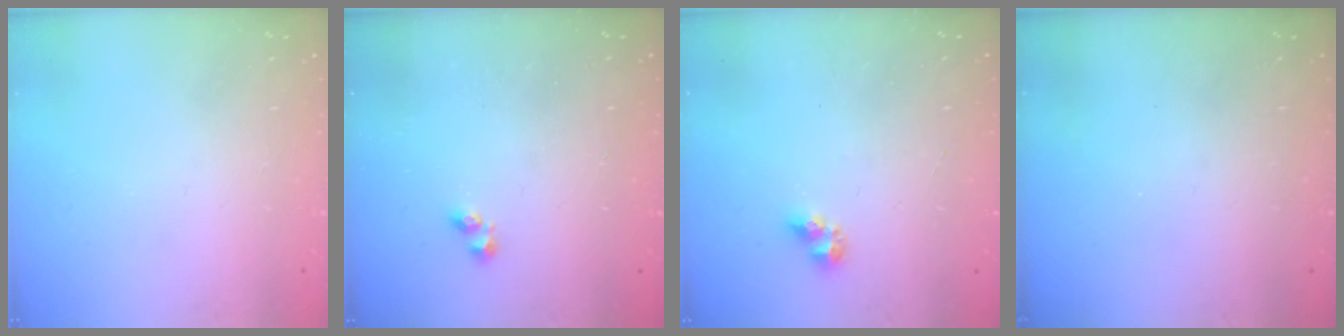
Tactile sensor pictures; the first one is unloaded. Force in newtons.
{"total": 0.9, "press": 0.4, "slide": 0.8}
{"total": 5.3, "press": 5.3, "slide": 0.3}
{"total": 0.0}